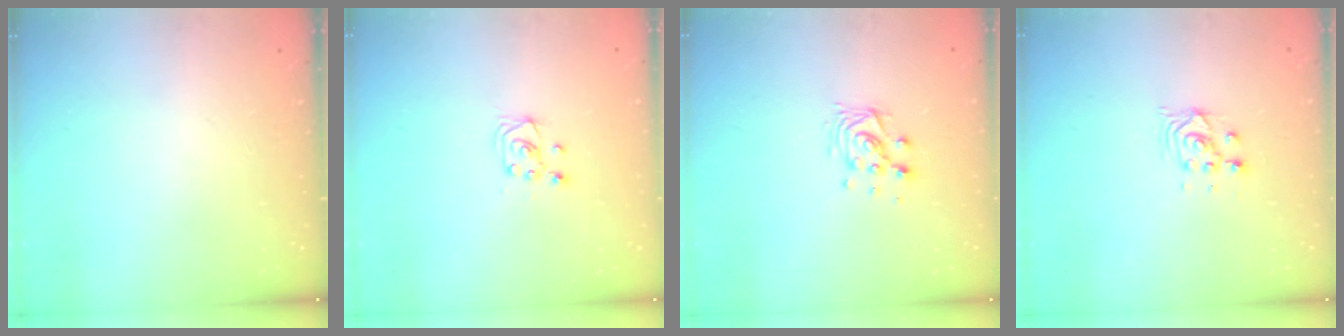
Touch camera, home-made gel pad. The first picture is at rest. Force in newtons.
{"total": 4.3, "press": 4.3, "slide": 0.3}
{"total": 9.8, "press": 9.8, "slide": 0.6}
{"total": 4.4, "press": 4.4, "slide": 0.2}